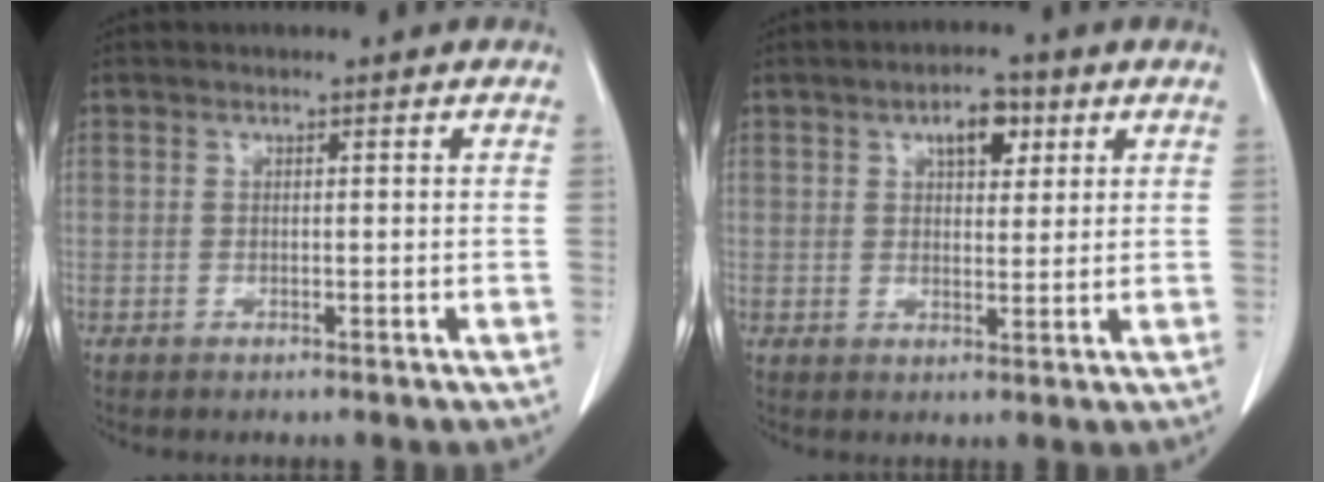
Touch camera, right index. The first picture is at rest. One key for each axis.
{"total": 4.9, "fx": 2.3, "fy": 2.3, "fz": 3.6, "tx": -0.056, "ty": 0.007, "tz": 0.036}